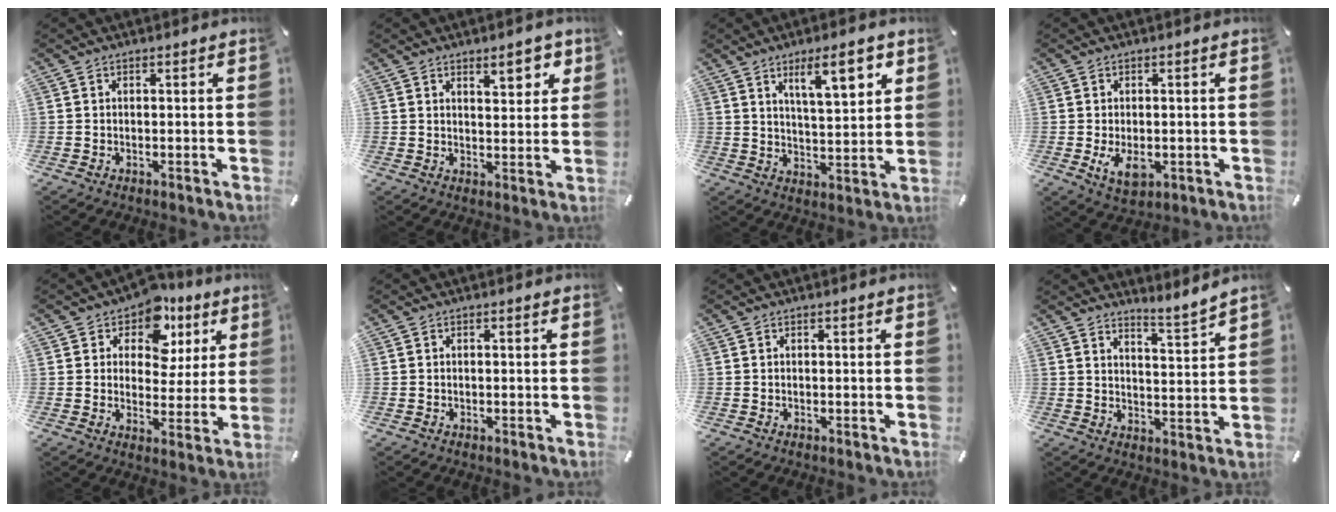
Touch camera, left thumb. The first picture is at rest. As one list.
[{"total": 6.2, "force": [4.1, 2.9, 3.6], "torque": [-0.032, -0.024, 0.065]}, {"total": 11.1, "force": [6.5, 3.7, 8.1], "torque": [-0.116, -0.028, 0.105]}, {"total": 5.0, "force": [-0.8, 3.2, 3.8], "torque": [-0.077, -0.011, -0.018]}, {"total": 10.3, "force": [5.8, 7.2, 4.5], "torque": [-0.067, -0.034, 0.101]}, {"total": 0.0}, {"total": 0.0}, {"total": 5.0, "force": [4.9, 0.1, 1.1], "torque": [-0.017, -0.052, 0.081]}]